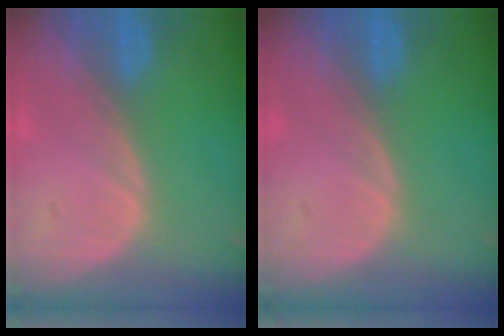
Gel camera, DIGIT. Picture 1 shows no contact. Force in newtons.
{"total": 0.0}